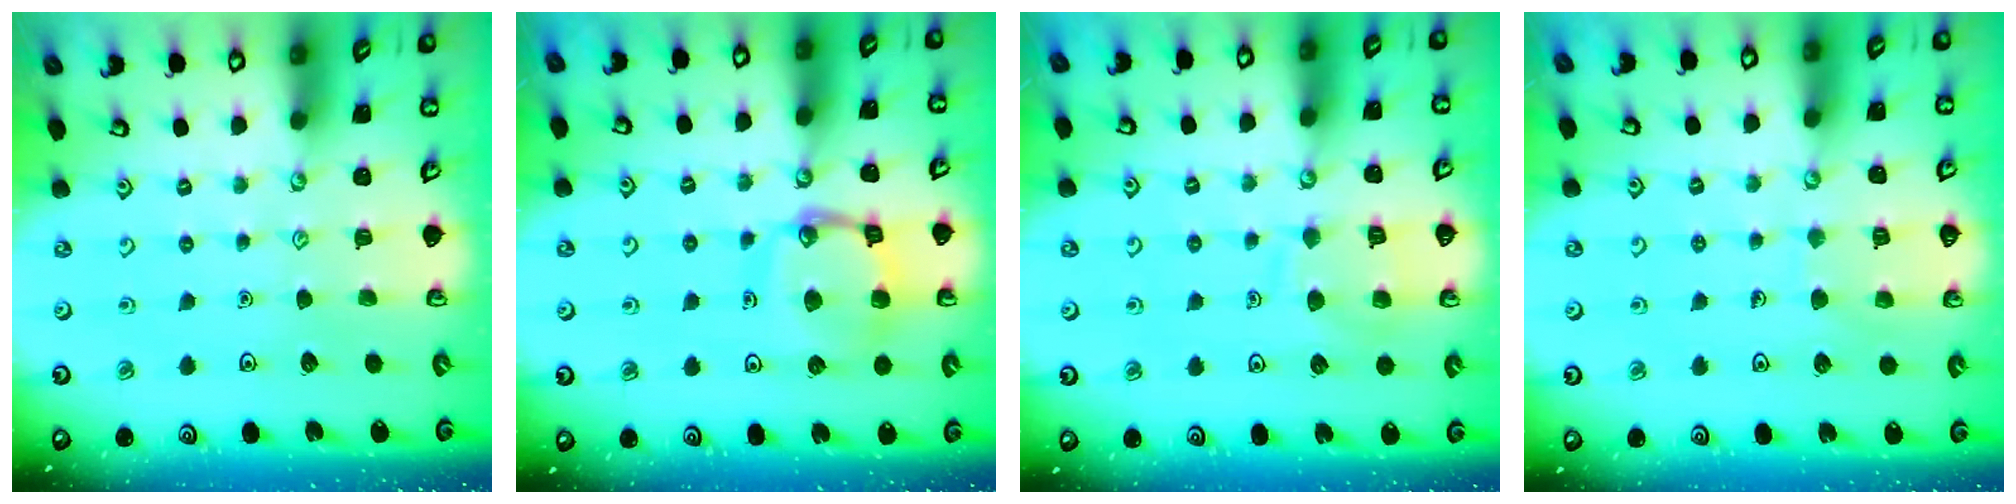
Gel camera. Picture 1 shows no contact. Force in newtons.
{"total": 13.4, "press": 13.4, "slide": 1.3}
{"total": 9.7, "press": 9.7, "slide": 0.9}
{"total": 5.1, "press": 5.0, "slide": 0.4}